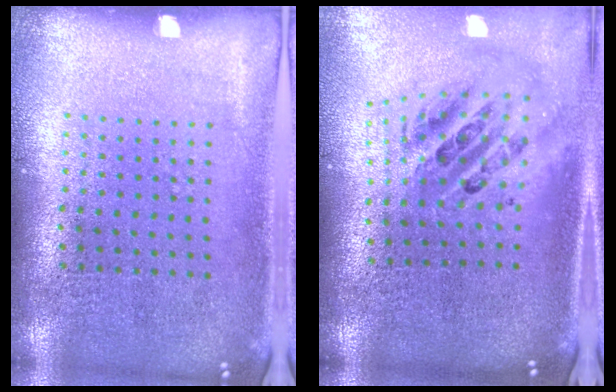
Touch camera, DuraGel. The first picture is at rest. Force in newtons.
{"total": 2.4, "press": 1.7, "slide": 1.6}